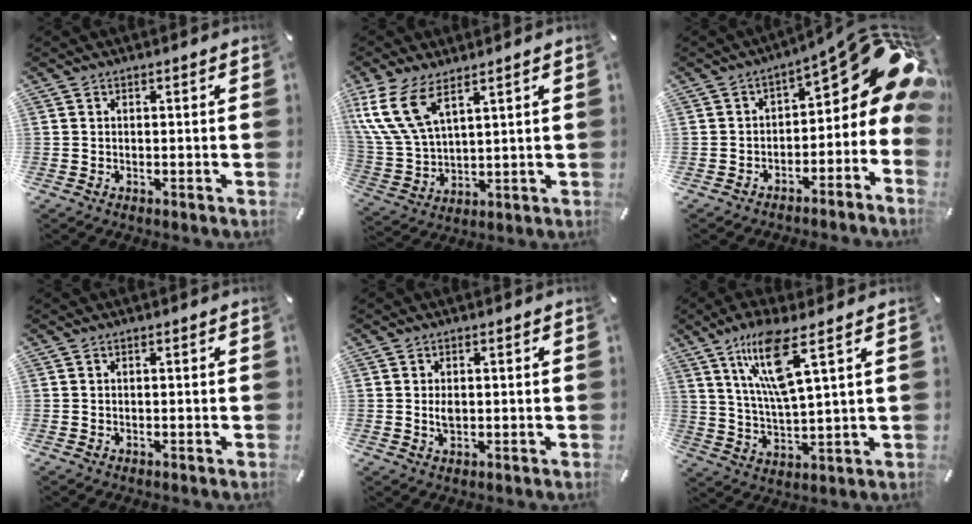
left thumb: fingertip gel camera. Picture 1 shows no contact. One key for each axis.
{"total": 12.1, "fx": 7.0, "fy": 6.2, "fz": 7.8, "tx": -0.198, "ty": -0.020, "tz": 0.127}
{"total": 14.8, "fx": 4.6, "fy": 7.0, "fz": 12.2, "tx": -0.137, "ty": -0.042, "tz": 0.074}
{"total": 0.0}
{"total": 2.0, "fx": 0.4, "fy": 1.3, "fz": 1.6, "tx": -0.026, "ty": 0.002, "tz": 0.003}
{"total": 12.7, "fx": 6.8, "fy": 2.7, "fz": 10.3, "tx": -0.201, "ty": -0.010, "tz": 0.115}